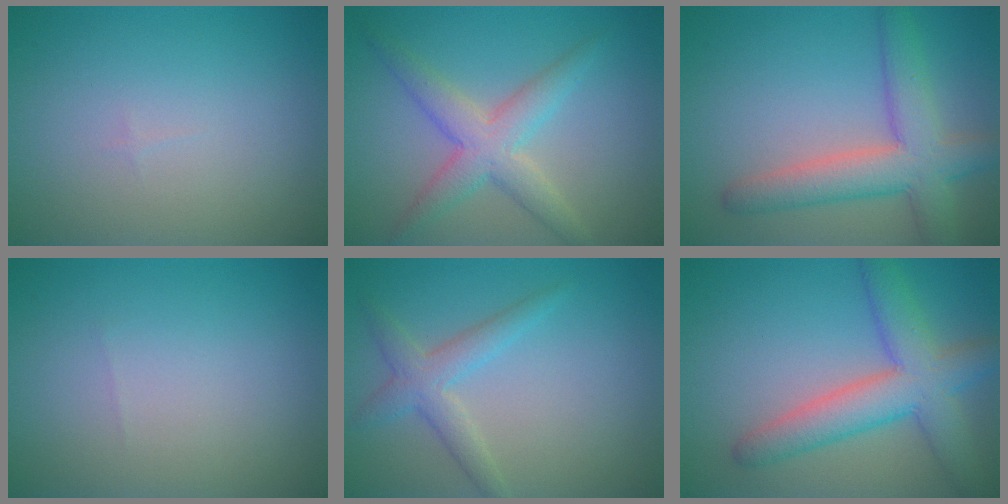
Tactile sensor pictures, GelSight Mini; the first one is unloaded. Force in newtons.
{"total": 4.2, "press": 4.2, "slide": 0.0}
{"total": 6.0, "press": 6.0, "slide": 0.4}
{"total": 0.0}
{"total": 2.8, "press": 2.8, "slide": 0.1}
{"total": 6.3, "press": 6.3, "slide": 0.2}